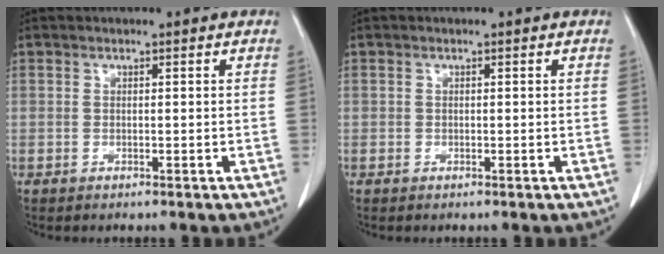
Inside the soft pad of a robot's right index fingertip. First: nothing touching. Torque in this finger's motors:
{"motor_torque": [0.03, -0.01, 0.00, 0.00]}